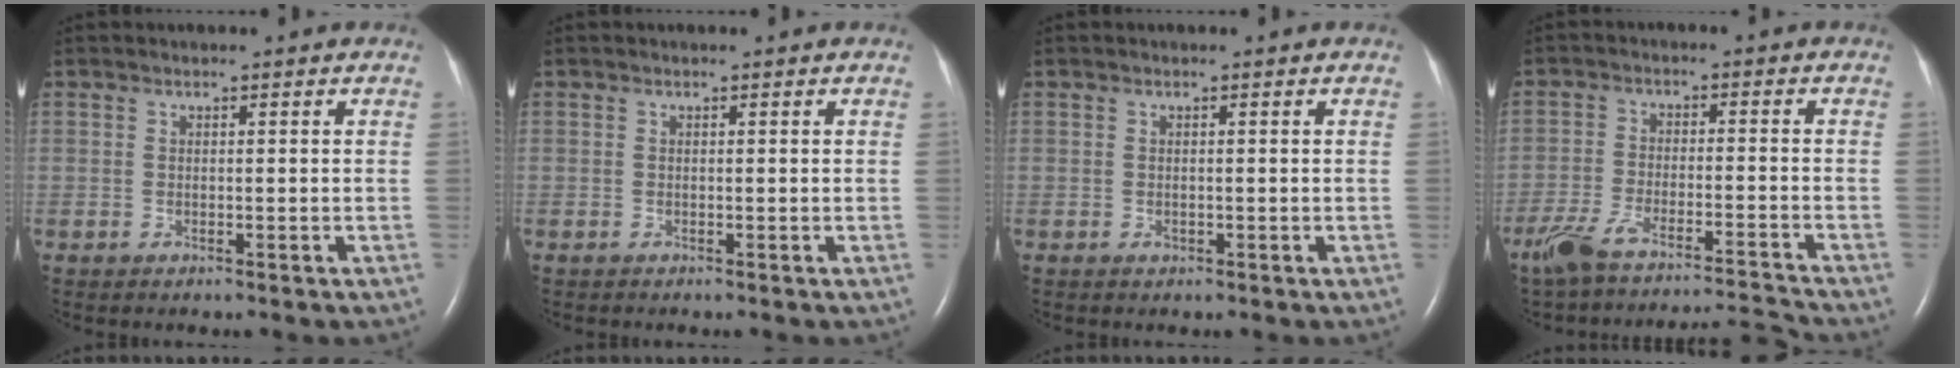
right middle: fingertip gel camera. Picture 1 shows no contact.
{"total": 0.0}
{"total": 0.6, "force": [-0.3, 0.4, 0.3], "torque": [-0.008, 0.000, -0.003]}
{"total": 10.6, "force": [-9.9, -0.7, 3.7], "torque": [-0.070, 0.007, -0.169]}